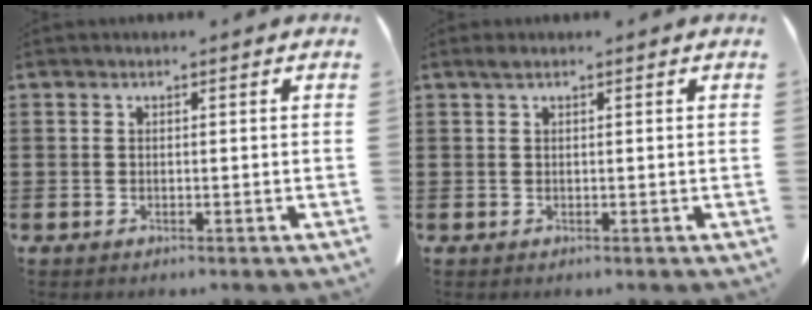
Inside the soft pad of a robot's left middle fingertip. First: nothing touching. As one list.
[{"total": 0.6, "force": [0.4, 0.1, 0.5], "torque": [-0.010, 0.002, 0.007]}]